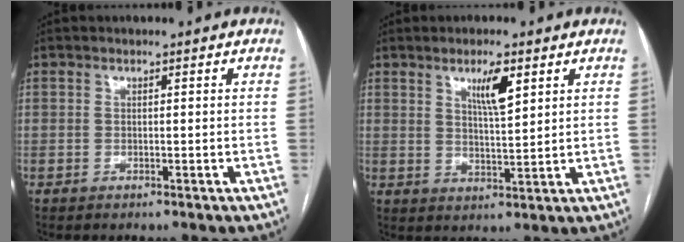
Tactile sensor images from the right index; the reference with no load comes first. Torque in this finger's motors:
{"motor_torque": [0.17, 0.20, 0.25, 0.08]}